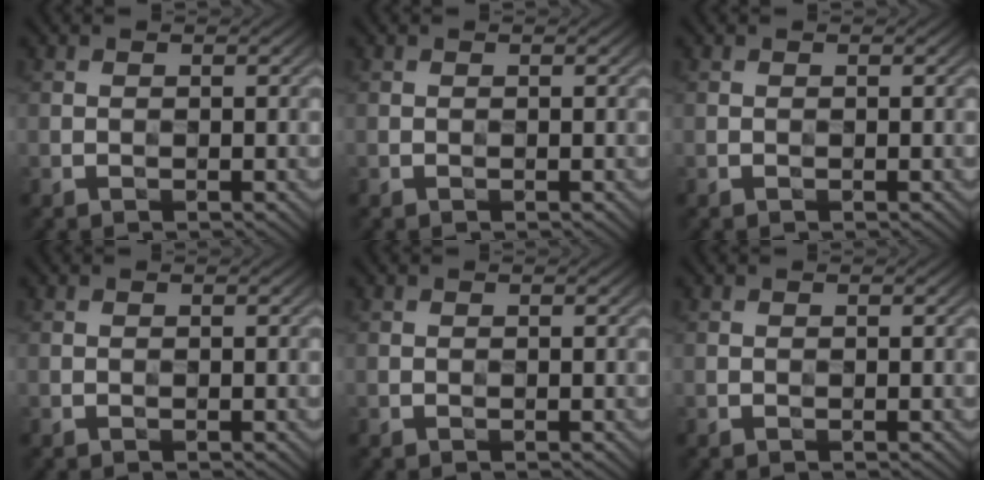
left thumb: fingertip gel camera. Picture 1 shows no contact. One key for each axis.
{"total": 0.0}
{"total": 0.0}
{"total": 0.0}
{"total": 0.0}
{"total": 0.0}